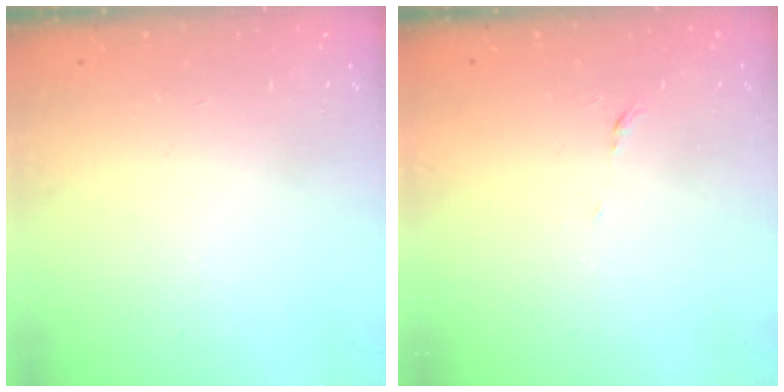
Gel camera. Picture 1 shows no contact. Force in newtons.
{"total": 3.9, "press": 3.8, "slide": 0.9}